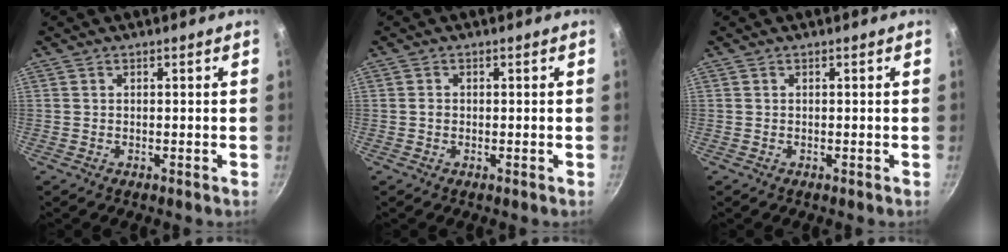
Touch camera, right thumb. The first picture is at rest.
{"total": 0.9, "force": [-0.1, 0.7, 0.5], "torque": [-0.008, 0.004, -0.003]}
{"total": 0.0}